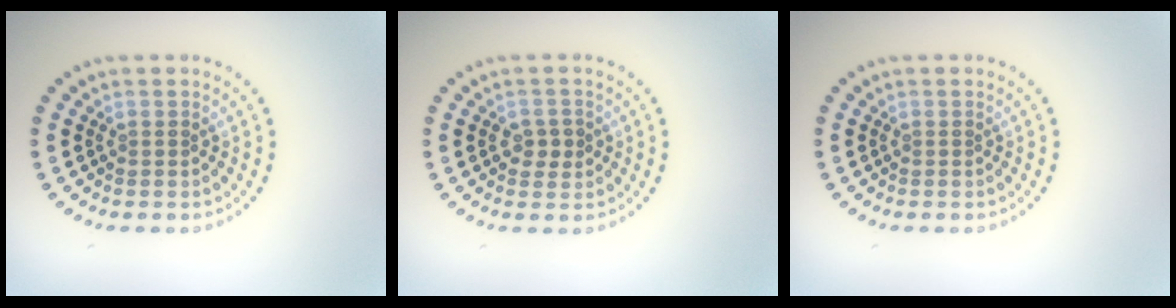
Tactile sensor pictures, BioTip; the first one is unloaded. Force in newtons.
{"total": 1.9, "press": 1.8, "slide": 0.4}
{"total": 0.0}